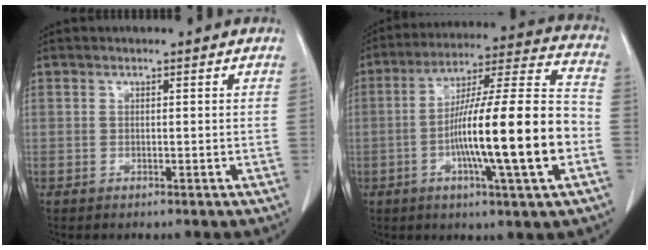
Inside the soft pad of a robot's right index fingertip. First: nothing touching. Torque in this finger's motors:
{"motor_torque": [1.88, -0.25, 1.05, 0.21]}